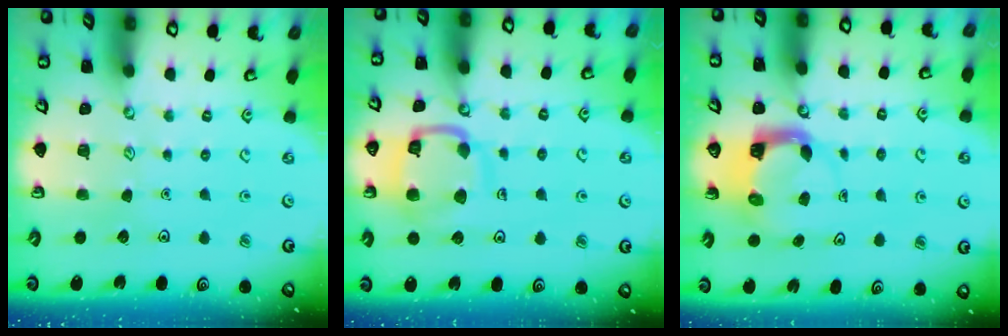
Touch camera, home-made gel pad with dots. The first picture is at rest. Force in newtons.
{"total": 13.3, "press": 13.2, "slide": 1.5}
{"total": 3.9, "press": 3.9, "slide": 0.3}